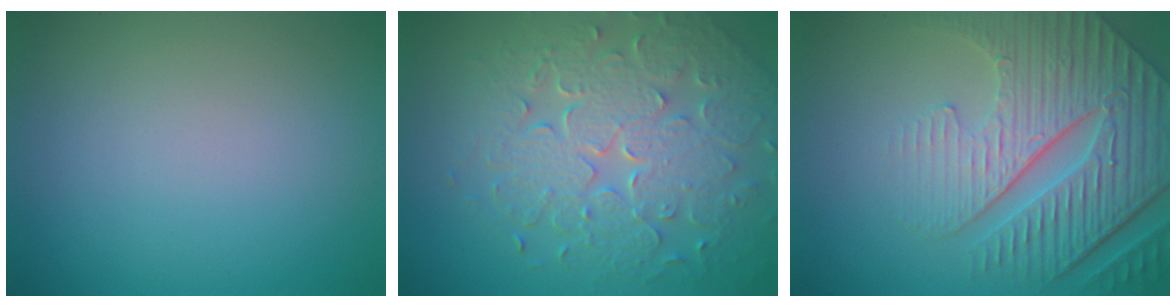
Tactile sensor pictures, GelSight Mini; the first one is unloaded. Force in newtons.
{"total": 7.8, "press": 5.6, "slide": 5.4}
{"total": 7.5, "press": 6.0, "slide": 4.6}